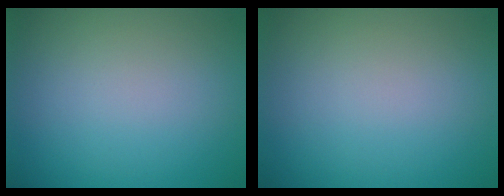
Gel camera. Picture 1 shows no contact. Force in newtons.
{"total": 0.0}